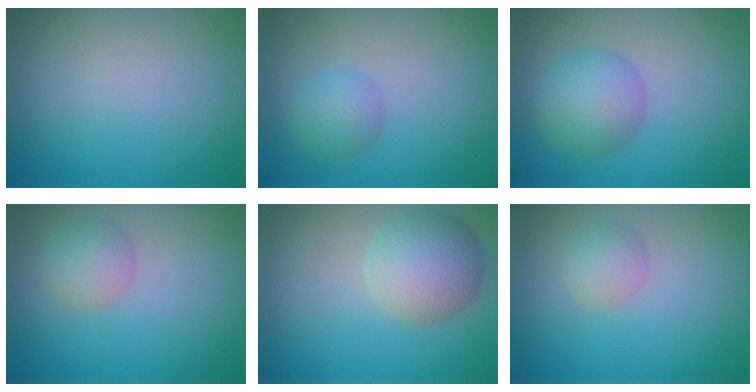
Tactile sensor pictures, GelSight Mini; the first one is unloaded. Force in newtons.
{"total": 2.2, "press": 2.2, "slide": 0.0}
{"total": 4.4, "press": 4.4, "slide": 0.1}
{"total": 2.5, "press": 2.5, "slide": 0.0}
{"total": 5.2, "press": 5.2, "slide": 0.3}
{"total": 1.9, "press": 1.9, "slide": 0.0}